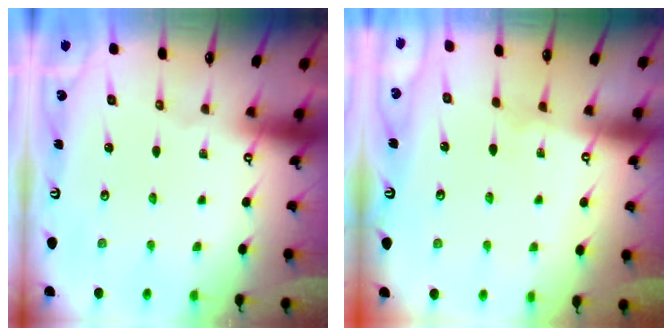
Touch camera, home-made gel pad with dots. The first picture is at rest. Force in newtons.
{"total": 4.2, "press": 4.2, "slide": 0.1}